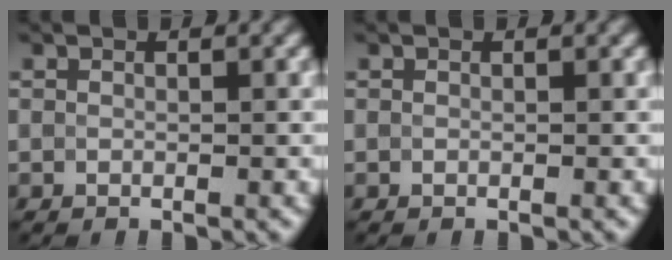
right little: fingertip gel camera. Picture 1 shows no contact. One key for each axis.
{"total": 0.0}